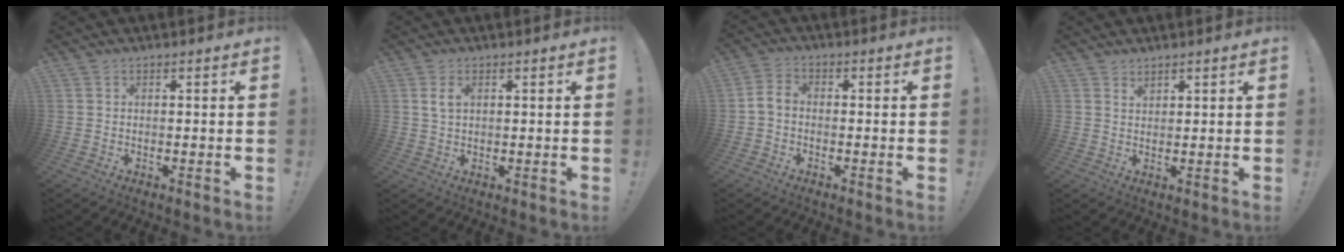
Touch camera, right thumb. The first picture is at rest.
{"total": 3.4, "force": [1.2, 1.9, 2.6], "torque": [-0.039, -0.002, 0.020]}
{"total": 3.9, "force": [-1.4, 2.5, 2.7], "torque": [-0.058, 0.010, -0.027]}
{"total": 1.6, "force": [1.5, 0.4, 0.3], "torque": [0.004, -0.014, 0.027]}